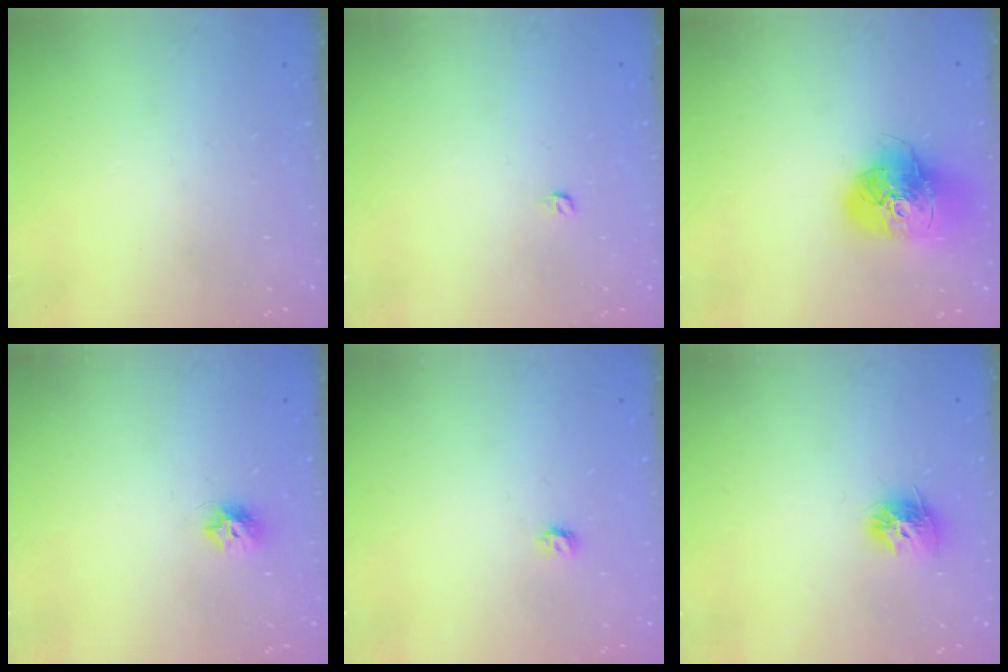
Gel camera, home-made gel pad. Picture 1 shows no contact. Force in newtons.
{"total": 3.0, "press": 2.9, "slide": 0.4}
{"total": 17.1, "press": 17.0, "slide": 2.2}
{"total": 7.1, "press": 7.1, "slide": 0.5}
{"total": 3.8, "press": 3.7, "slide": 0.6}
{"total": 9.4, "press": 9.4, "slide": 0.6}